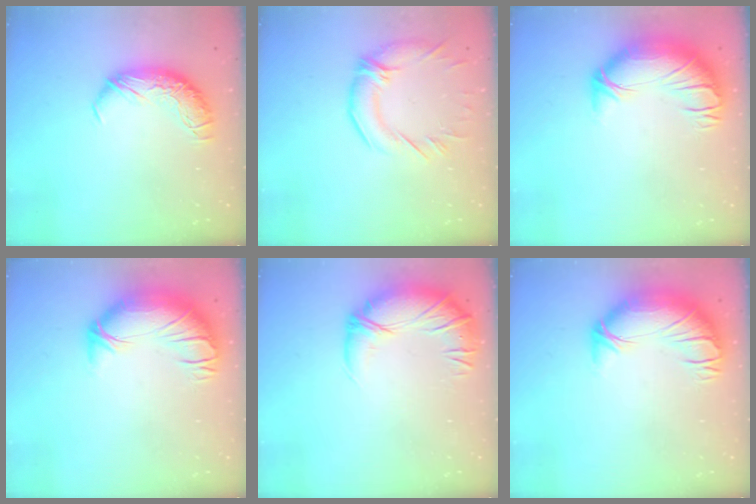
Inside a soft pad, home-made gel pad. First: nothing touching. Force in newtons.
{"total": 2.3, "press": 0.9, "slide": 2.1}
{"total": 3.8, "press": 2.1, "slide": 3.1}
{"total": 3.8, "press": 2.1, "slide": 3.1}
{"total": 2.8, "press": 1.3, "slide": 2.5}
{"total": 3.8, "press": 2.1, "slide": 3.1}